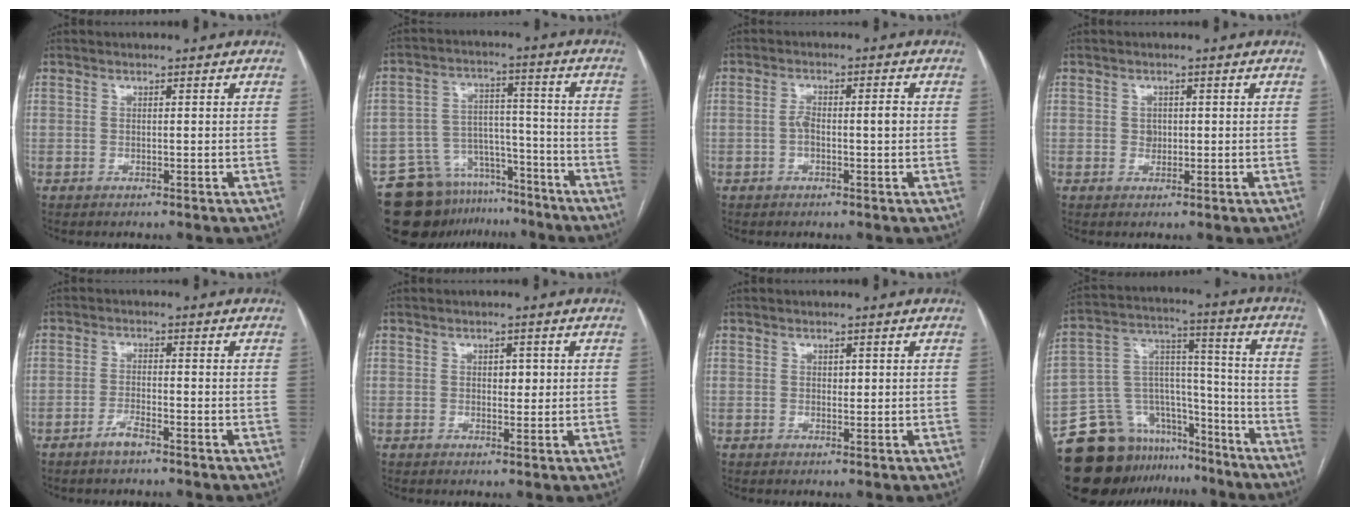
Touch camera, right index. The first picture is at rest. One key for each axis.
{"total": 12.8, "fx": -10.3, "fy": 7.2, "fz": 2.2, "tx": -0.029, "ty": 0.059, "tz": -0.162}
{"total": 4.0, "fx": -0.4, "fy": 1.2, "fz": 3.8, "tx": -0.070, "ty": 0.015, "tz": -0.008}
{"total": 1.5, "fx": 0.1, "fy": 1.3, "fz": 0.7, "tx": -0.011, "ty": 0.001, "tz": 0.003}
{"total": 2.7, "fx": -2.0, "fy": 0.4, "fz": 1.7, "tx": -0.035, "ty": 0.000, "tz": -0.040}
{"total": 1.9, "fx": 0.4, "fy": 1.2, "fz": 1.5, "tx": -0.016, "ty": 0.002, "tz": 0.005}
{"total": 0.8, "fx": 0.2, "fy": 0.6, "fz": 0.5, "tx": -0.004, "ty": 0.000, "tz": 0.003}
{"total": 17.7, "fx": -13.9, "fy": 10.1, "fz": 4.4, "tx": -0.076, "ty": 0.086, "tz": -0.223}